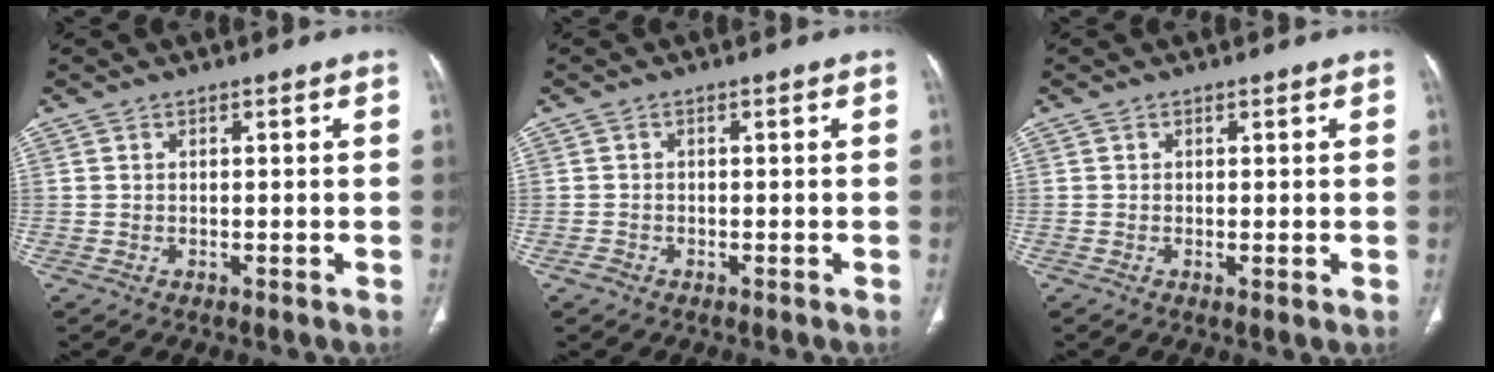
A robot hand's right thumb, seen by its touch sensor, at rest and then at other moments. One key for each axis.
{"total": 1.1, "fx": -0.8, "fy": 0.8, "fz": 0.1, "tx": -0.003, "ty": 0.002, "tz": -0.017}
{"total": 0.8, "fx": -0.1, "fy": 0.1, "fz": 0.8, "tx": -0.018, "ty": -0.005, "tz": -0.002}